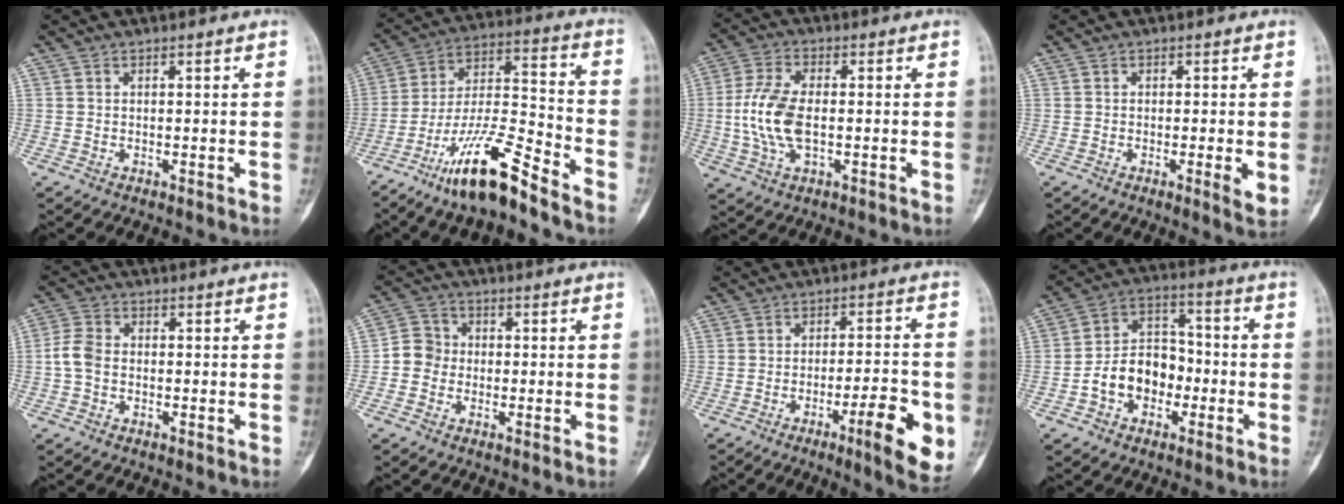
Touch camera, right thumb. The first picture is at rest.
{"total": 16.0, "force": [-11.5, 2.7, 10.8], "torque": [-0.204, 0.076, -0.209]}
{"total": 10.5, "force": [-0.8, 5.5, 8.9], "torque": [-0.197, 0.008, -0.017]}
{"total": 3.2, "force": [-0.5, 0.5, 3.2], "torque": [-0.053, -0.010, -0.011]}
{"total": 4.3, "force": [-0.7, 3.1, 2.9], "torque": [-0.062, 0.011, -0.022]}
{"total": 5.0, "force": [-0.9, 4.6, 1.7], "torque": [-0.009, 0.013, -0.030]}
{"total": 11.8, "force": [-4.3, 2.2, 10.7], "torque": [-0.142, 0.010, -0.059]}
{"total": 11.5, "force": [-3.3, 8.6, 6.9], "torque": [-0.089, 0.050, -0.064]}